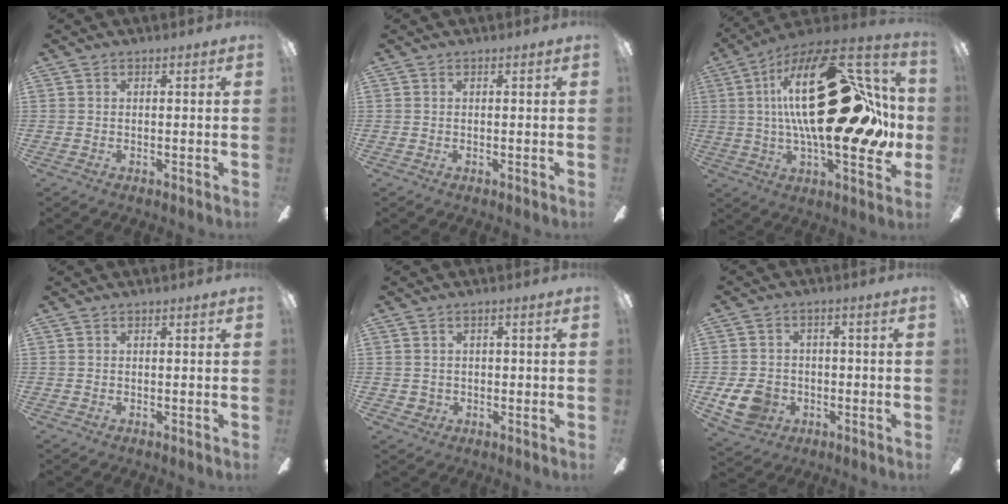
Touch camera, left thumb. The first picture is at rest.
{"total": 0.0}
{"total": 36.2, "force": [4.4, 15.1, 32.6], "torque": [-0.496, -0.018, 0.089]}
{"total": 0.0}
{"total": 2.1, "force": [0.2, 2.0, 0.5], "torque": [-0.013, 0.004, 0.002]}
{"total": 8.7, "force": [-2.4, 7.2, 4.3], "torque": [-0.106, 0.013, -0.043]}